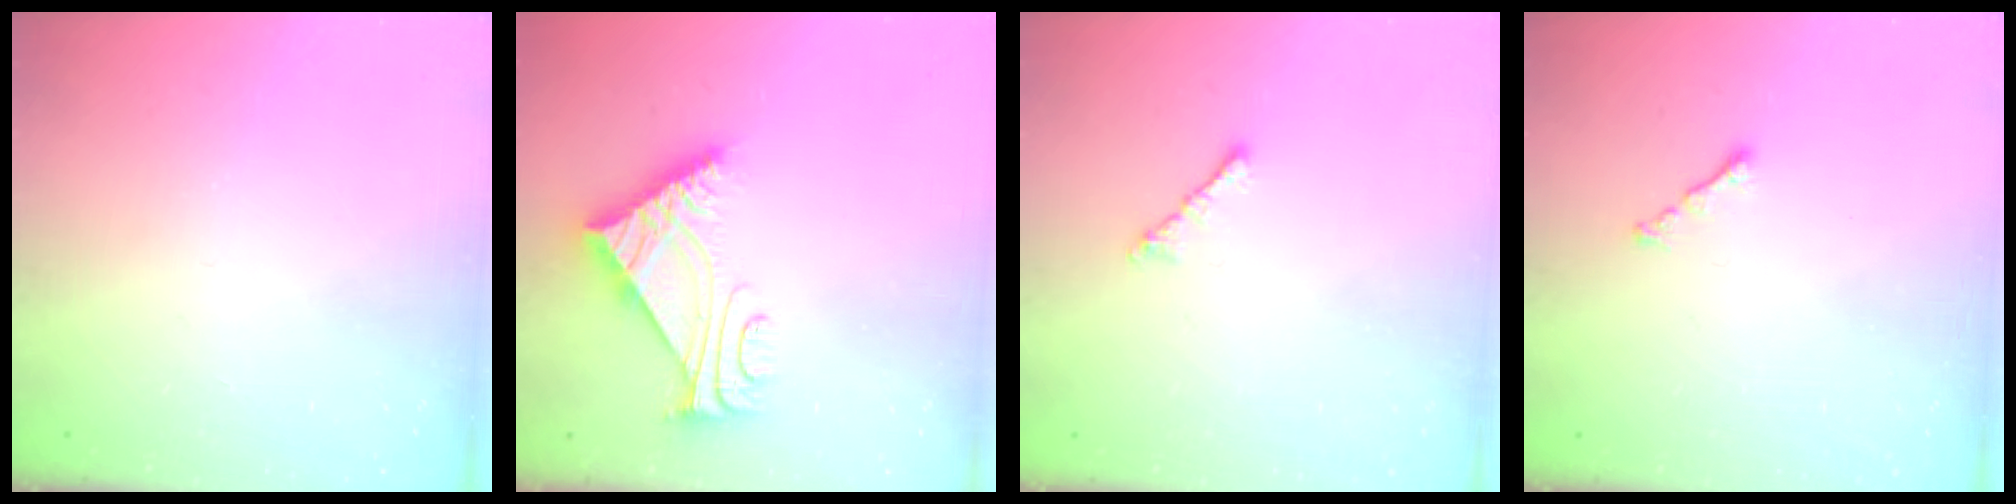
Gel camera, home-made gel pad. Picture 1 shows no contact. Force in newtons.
{"total": 7.1, "press": 7.1, "slide": 0.2}
{"total": 2.1, "press": 2.0, "slide": 0.6}
{"total": 1.2, "press": 1.1, "slide": 0.5}